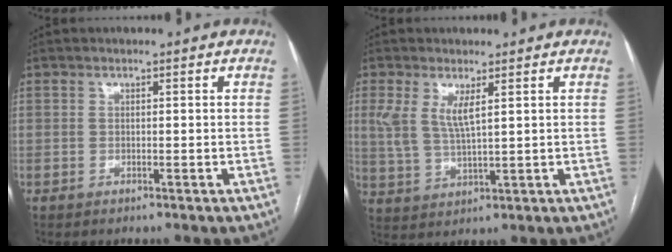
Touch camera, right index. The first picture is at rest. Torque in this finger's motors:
{"motor_torque": [0.84, 0.73, 0.55, 0.15]}